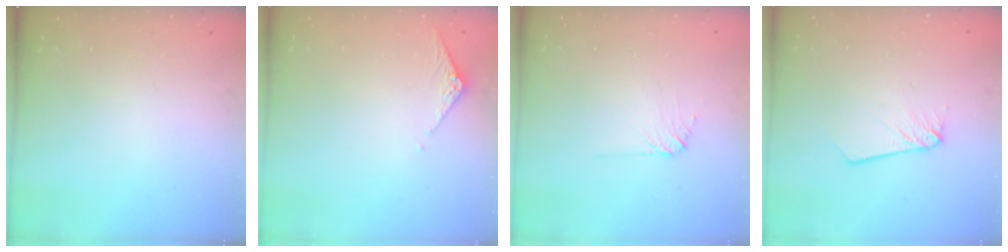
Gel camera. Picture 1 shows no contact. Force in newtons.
{"total": 3.2, "press": 3.2, "slide": 0.3}
{"total": 5.3, "press": 5.2, "slide": 0.9}
{"total": 2.6, "press": 2.6, "slide": 0.2}